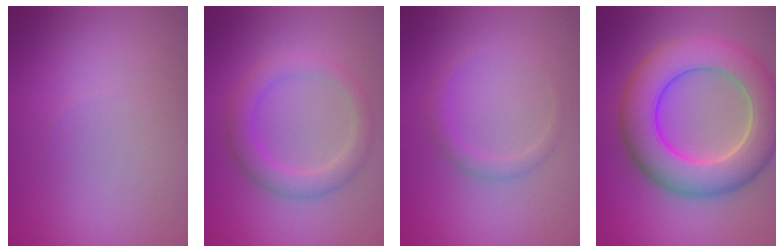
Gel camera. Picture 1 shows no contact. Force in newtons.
{"total": 3.1, "press": 3.1, "slide": 0.1}
{"total": 1.3, "press": 1.3, "slide": 0.0}
{"total": 9.3, "press": 9.3, "slide": 0.5}